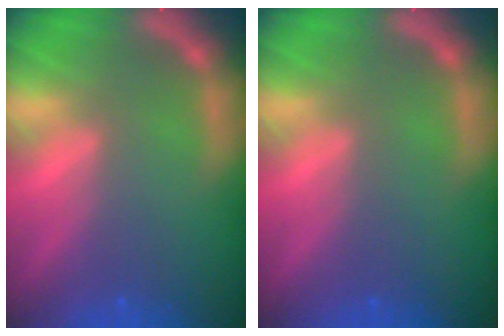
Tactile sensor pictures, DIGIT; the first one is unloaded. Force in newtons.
{"total": 0.0}